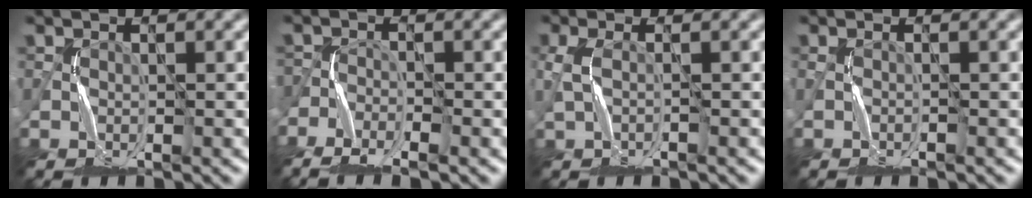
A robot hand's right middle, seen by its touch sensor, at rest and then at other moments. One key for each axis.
{"total": 5.4, "fx": -4.6, "fy": 1.8, "fz": 2.4, "tx": -0.042, "ty": -0.016, "tz": -0.075}
{"total": 1.0, "fx": -0.2, "fy": 0.3, "fz": 0.9, "tx": -0.023, "ty": 0.009, "tz": -0.006}
{"total": 0.5, "fx": -0.5, "fy": -0.2, "fz": 0.0, "tx": 0.000, "ty": 0.002, "tz": -0.010}